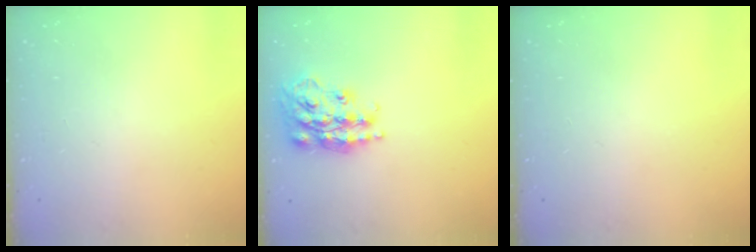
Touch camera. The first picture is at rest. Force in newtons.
{"total": 19.2, "press": 19.2, "slide": 1.3}
{"total": 0.0}